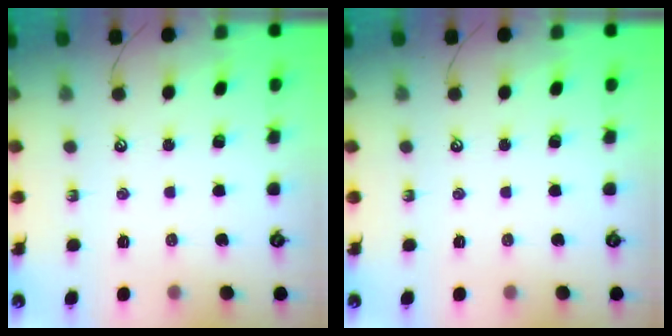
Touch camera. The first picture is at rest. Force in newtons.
{"total": 0.0}